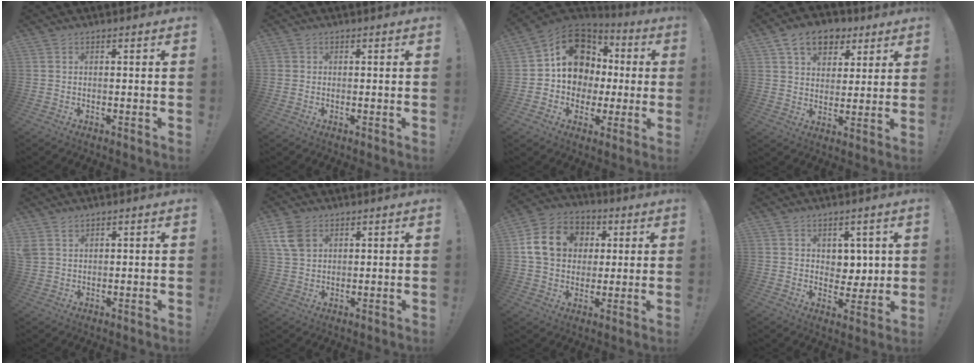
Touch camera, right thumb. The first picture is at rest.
{"total": 1.1, "force": [0.3, 1.0, 0.2], "torque": [-0.004, 0.001, 0.005]}
{"total": 17.3, "force": [3.4, 14.6, 8.5], "torque": [-0.124, -0.007, 0.085]}
{"total": 12.1, "force": [6.5, 8.4, 5.6], "torque": [-0.081, -0.030, 0.124]}
{"total": 3.5, "force": [2.5, 2.0, 1.4], "torque": [-0.025, -0.012, 0.050]}
{"total": 8.2, "force": [4.0, 5.6, 4.6], "torque": [-0.087, -0.005, 0.082]}
{"total": 15.7, "force": [3.8, 12.9, 8.1], "torque": [-0.121, 0.002, 0.080]}
{"total": 6.6, "force": [3.6, 5.2, 1.8], "torque": [-0.010, -0.034, 0.070]}